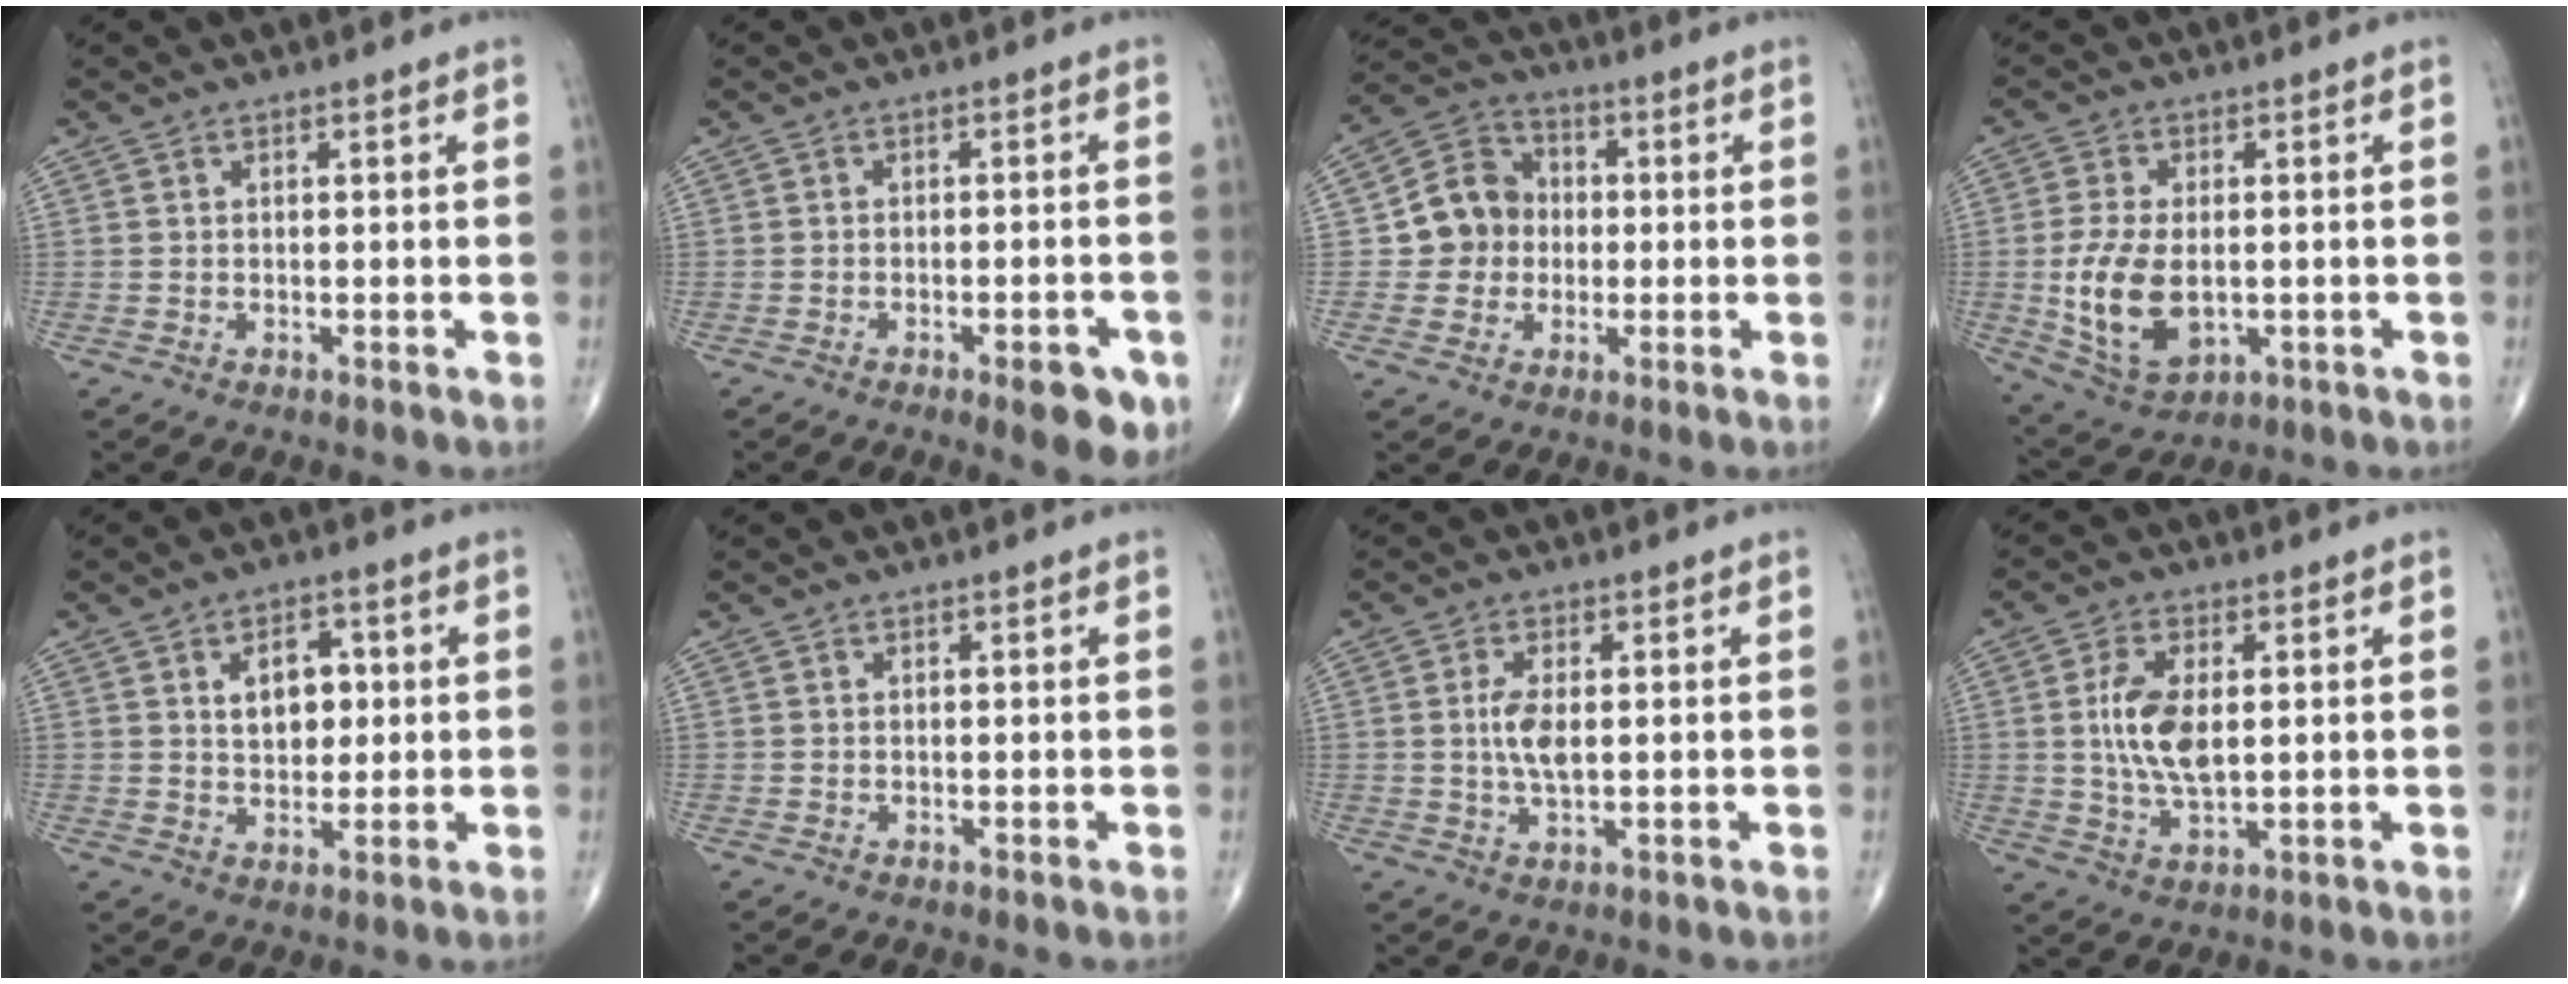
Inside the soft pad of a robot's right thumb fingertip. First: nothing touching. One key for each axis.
{"total": 6.7, "fx": -3.2, "fy": 2.2, "fz": 5.4, "tx": -0.054, "ty": 0.007, "tz": -0.037}
{"total": 9.6, "fx": -0.5, "fy": 9.0, "fz": 3.5, "tx": -0.025, "ty": 0.026, "tz": -0.019}
{"total": 12.4, "fx": -1.4, "fy": 7.2, "fz": 10.0, "tx": -0.193, "ty": -0.011, "tz": -0.010}
{"total": 7.0, "fx": 1.5, "fy": 4.6, "fz": 5.0, "tx": -0.048, "ty": -0.003, "tz": 0.025}
{"total": 0.0}
{"total": 4.8, "fx": 0.4, "fy": 2.0, "fz": 4.3, "tx": -0.089, "ty": -0.006, "tz": 0.008}
{"total": 9.1, "fx": 1.1, "fy": 4.5, "fz": 7.9, "tx": -0.156, "ty": -0.008, "tz": 0.024}